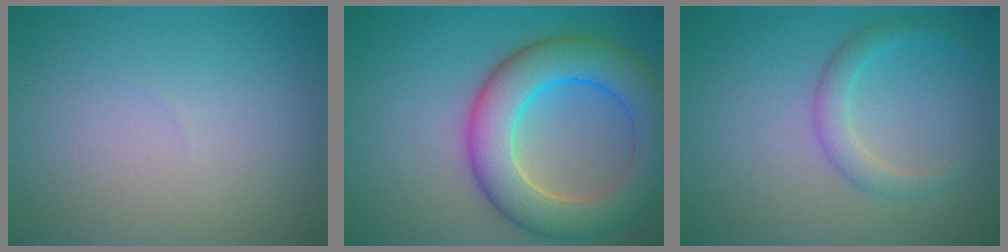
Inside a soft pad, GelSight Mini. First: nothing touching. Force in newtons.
{"total": 8.7, "press": 8.7, "slide": 0.3}
{"total": 2.2, "press": 2.2, "slide": 0.0}